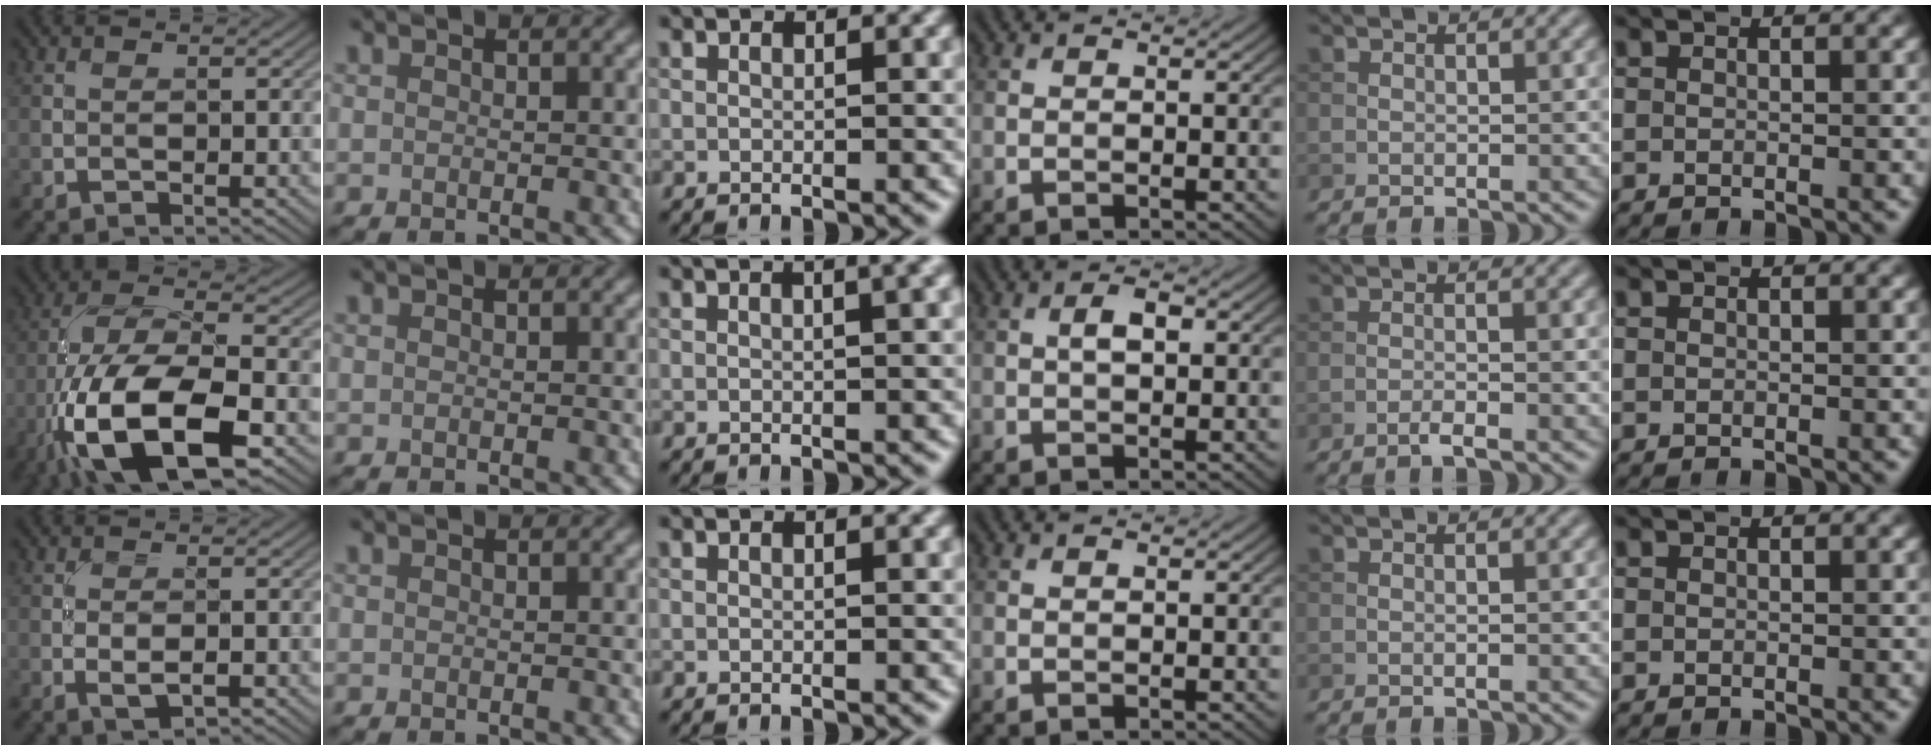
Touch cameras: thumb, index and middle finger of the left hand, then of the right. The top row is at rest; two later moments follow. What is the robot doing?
{"motion": "unscrew", "object": "medicine bottle"}